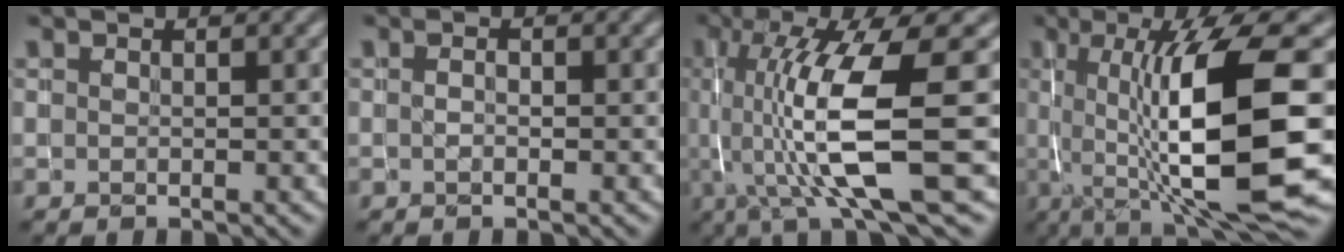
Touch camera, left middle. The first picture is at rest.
{"total": 0.7, "force": [-0.2, 0.4, 0.5], "torque": [-0.010, -0.001, -0.004]}
{"total": 10.9, "force": [-0.5, 2.5, 10.6], "torque": [-0.179, -0.008, -0.006]}
{"total": 13.5, "force": [-0.5, 3.0, 13.2], "torque": [-0.196, -0.004, -0.006]}